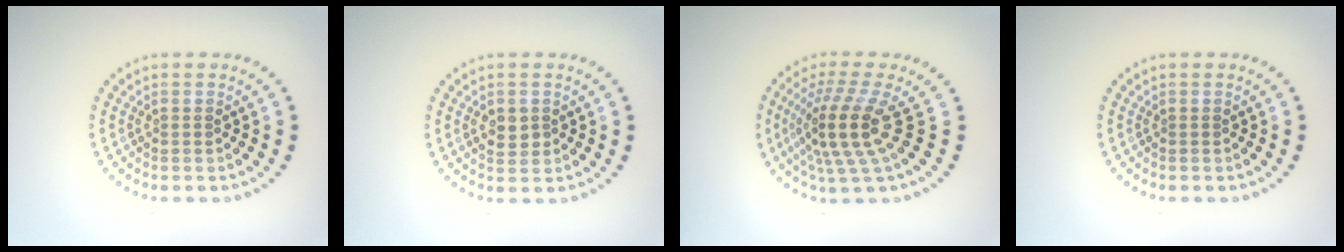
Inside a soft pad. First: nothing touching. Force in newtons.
{"total": 1.8, "press": 1.7, "slide": 0.3}
{"total": 5.0, "press": 3.6, "slide": 3.6}
{"total": 0.0}